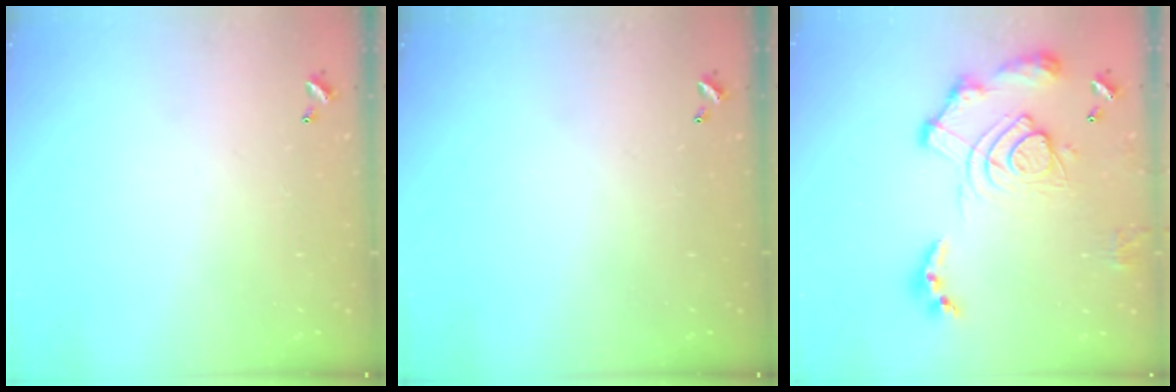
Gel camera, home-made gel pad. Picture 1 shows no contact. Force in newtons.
{"total": 0.0}
{"total": 17.1, "press": 17.0, "slide": 1.6}